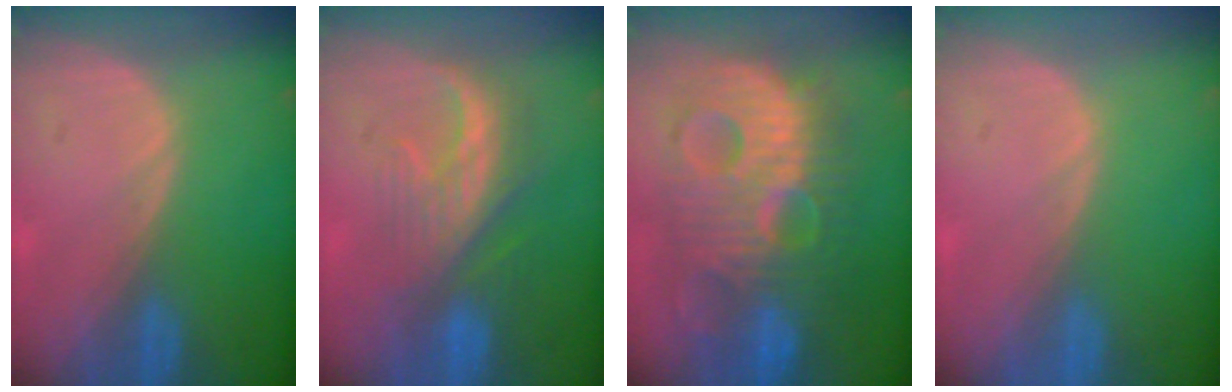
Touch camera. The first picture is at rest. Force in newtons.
{"total": 8.1, "press": 7.7, "slide": 2.5}
{"total": 13.6, "press": 13.5, "slide": 1.2}
{"total": 0.0}